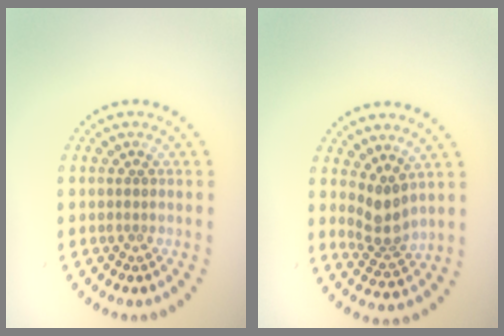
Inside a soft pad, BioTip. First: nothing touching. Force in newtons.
{"total": 2.8, "press": 2.2, "slide": 1.8}